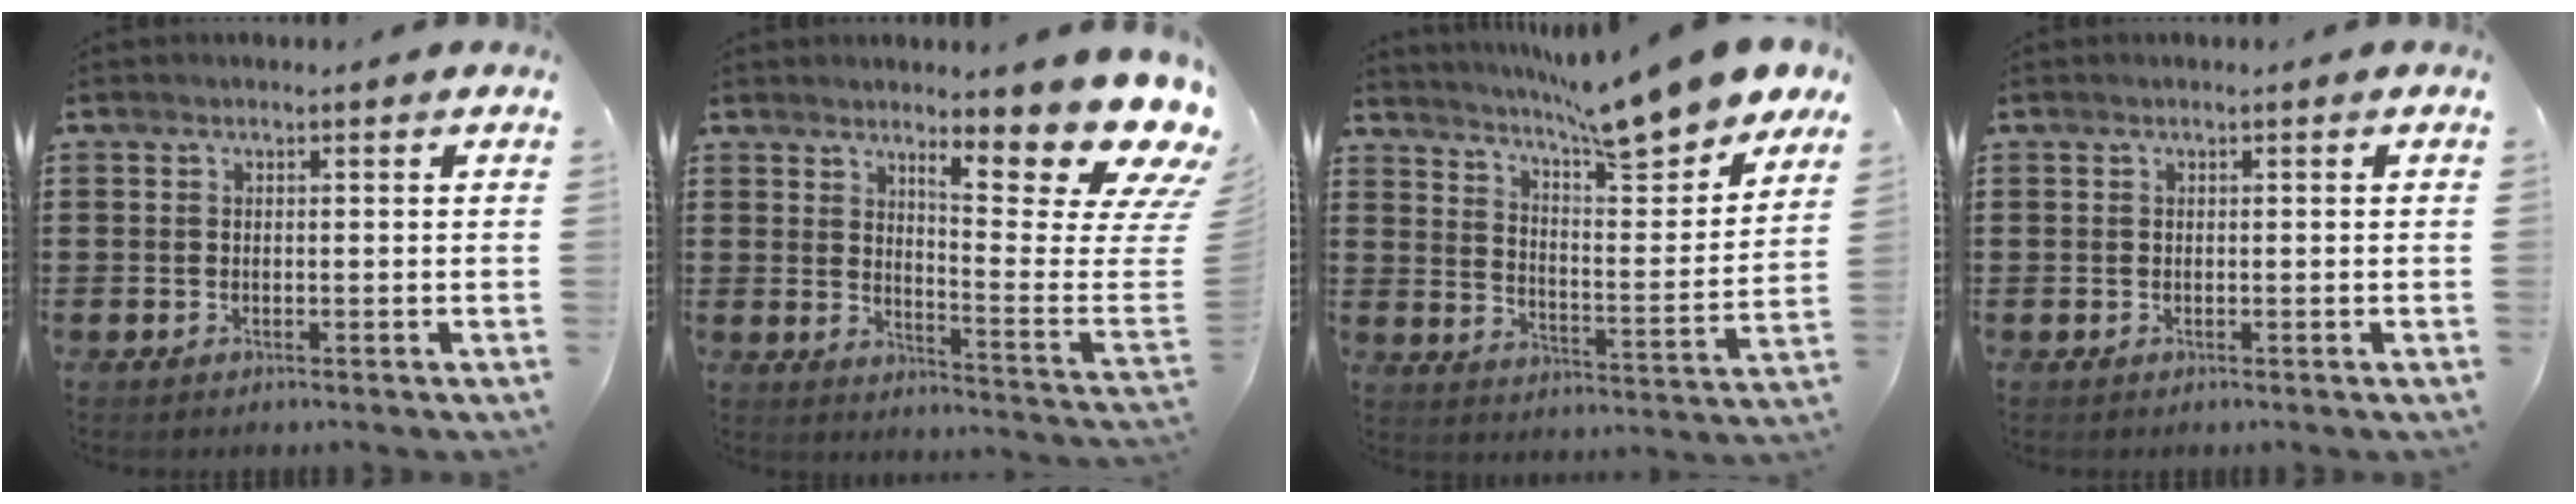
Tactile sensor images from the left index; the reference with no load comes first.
{"total": 14.0, "force": [9.1, 2.6, 10.3], "torque": [-0.157, -0.077, 0.144]}
{"total": 10.8, "force": [10.0, 0.1, 4.2], "torque": [-0.086, -0.075, 0.167]}
{"total": 0.0}